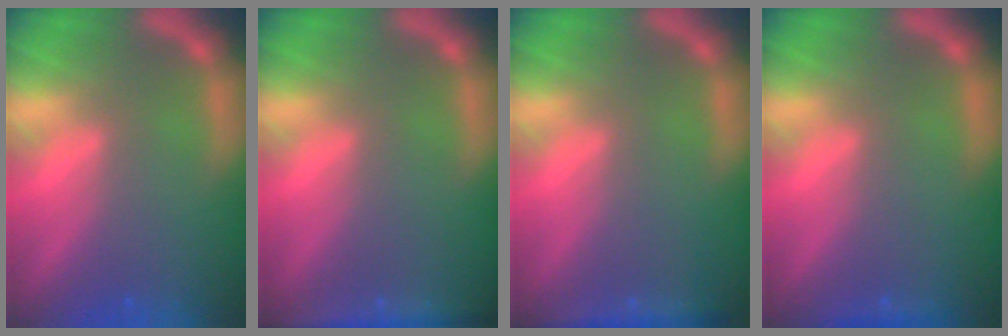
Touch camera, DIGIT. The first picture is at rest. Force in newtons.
{"total": 4.0}
{"total": 2.4}
{"total": 0.9}